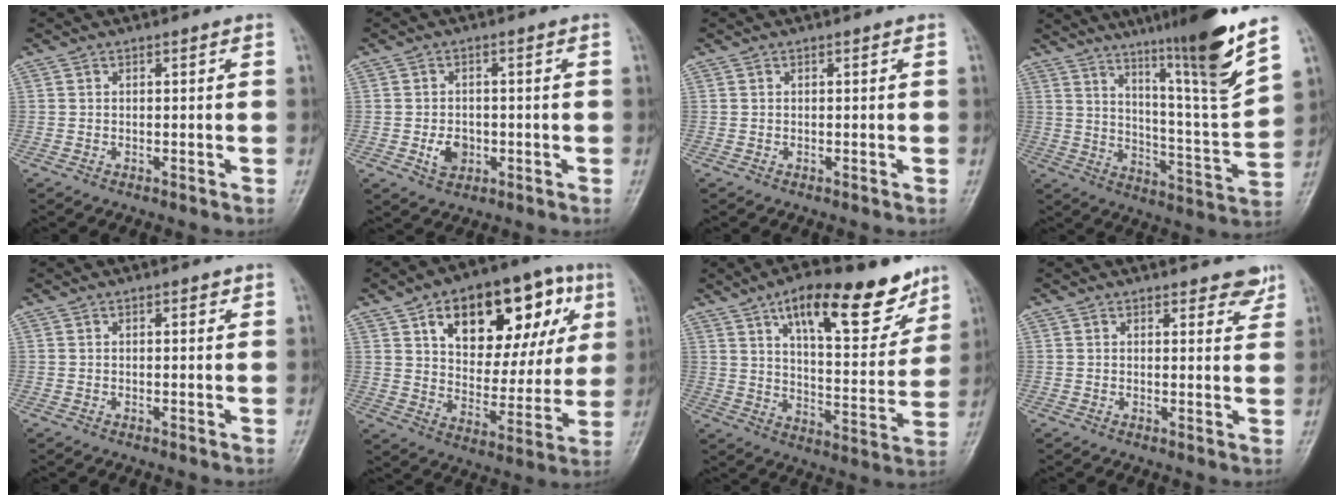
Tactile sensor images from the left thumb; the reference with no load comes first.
{"total": 4.3, "force": [-1.1, 3.3, 2.5], "torque": [-0.031, 0.003, -0.015]}
{"total": 0.0}
{"total": 18.6, "force": [12.3, 0.1, 14.0], "torque": [-0.194, -0.071, 0.198]}
{"total": 1.2, "force": [0.6, 0.5, 0.9], "torque": [-0.009, 0.001, 0.007]}
{"total": 23.6, "force": [9.8, 12.8, 17.3], "torque": [-0.200, -0.001, 0.150]}
{"total": 20.1, "force": [12.2, 7.6, 14.1], "torque": [-0.165, -0.053, 0.191]}
{"total": 3.8, "force": [3.0, 1.6, 1.8], "torque": [0.004, -0.018, 0.034]}